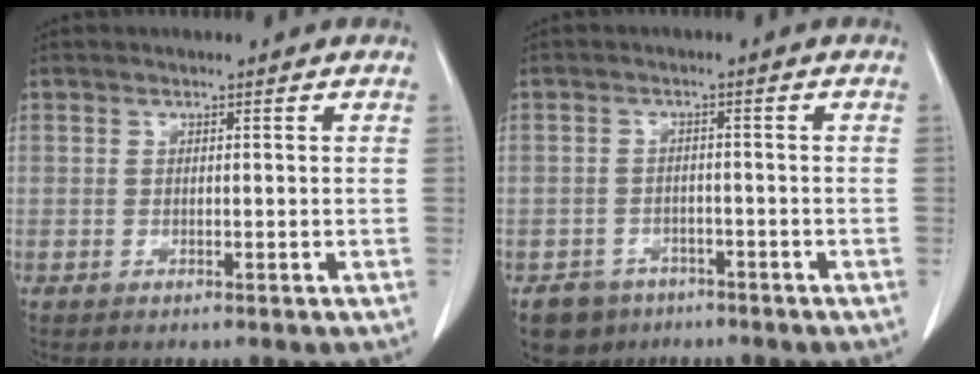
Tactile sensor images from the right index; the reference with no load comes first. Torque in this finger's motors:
{"motor_torque": [-0.15, -0.11, -0.39, -0.08]}